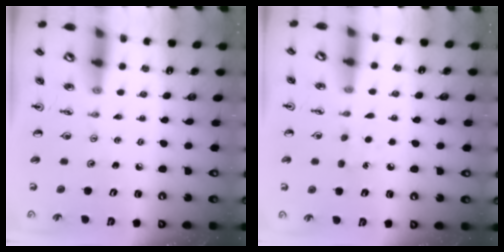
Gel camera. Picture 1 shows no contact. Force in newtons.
{"total": 5.6, "press": 5.6, "slide": 0.7}